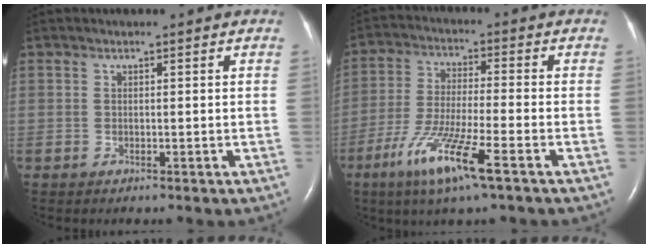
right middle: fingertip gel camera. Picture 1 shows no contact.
{"total": 11.1, "force": [-5.9, 0.4, 9.3], "torque": [-0.186, -0.025, -0.112]}